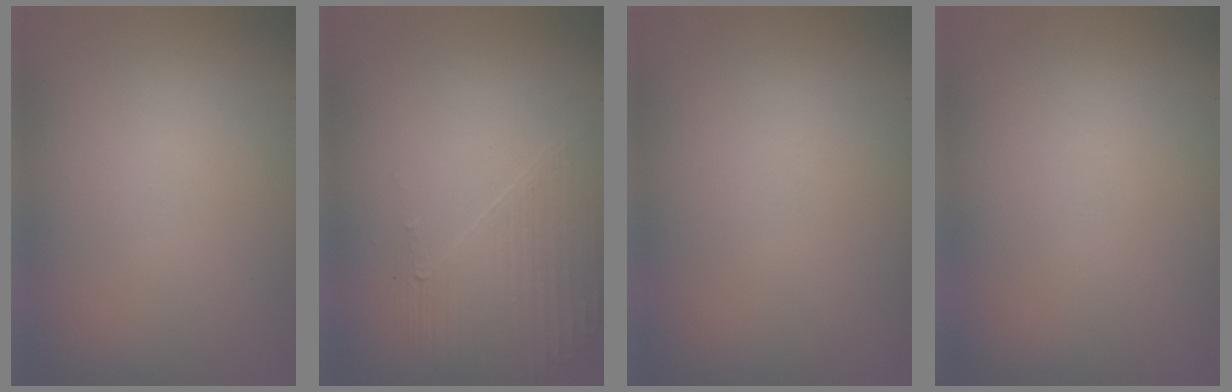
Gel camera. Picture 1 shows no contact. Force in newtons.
{"total": 1.8, "press": 1.2, "slide": 1.3}
{"total": 0.0}
{"total": 0.0}